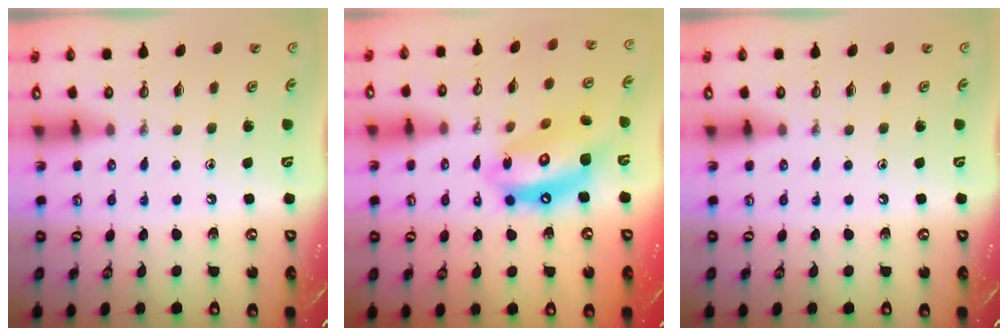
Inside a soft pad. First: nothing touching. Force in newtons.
{"total": 14.7, "press": 14.6, "slide": 1.7}
{"total": 0.0}